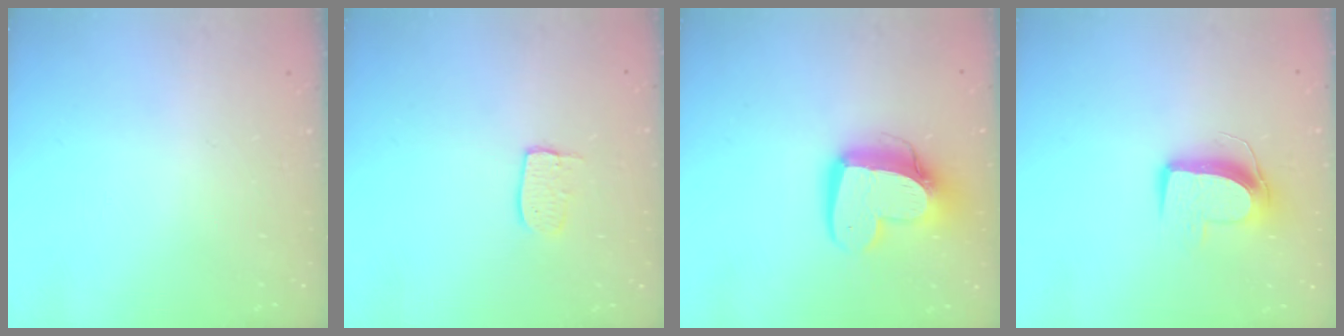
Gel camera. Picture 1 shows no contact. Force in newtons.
{"total": 6.0, "press": 6.0, "slide": 0.3}
{"total": 14.6, "press": 14.6, "slide": 1.4}
{"total": 10.1, "press": 10.1, "slide": 0.5}